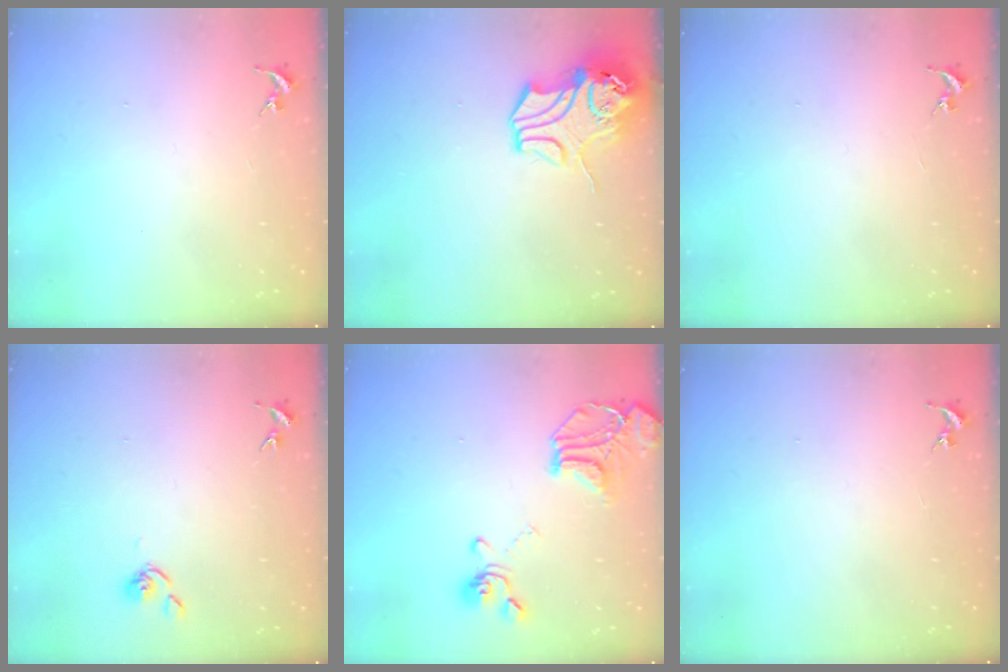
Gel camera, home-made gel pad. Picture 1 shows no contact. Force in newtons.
{"total": 12.7, "press": 12.6, "slide": 1.9}
{"total": 0.0}
{"total": 3.9, "press": 3.8, "slide": 0.8}
{"total": 16.7, "press": 16.5, "slide": 2.0}
{"total": 0.0}